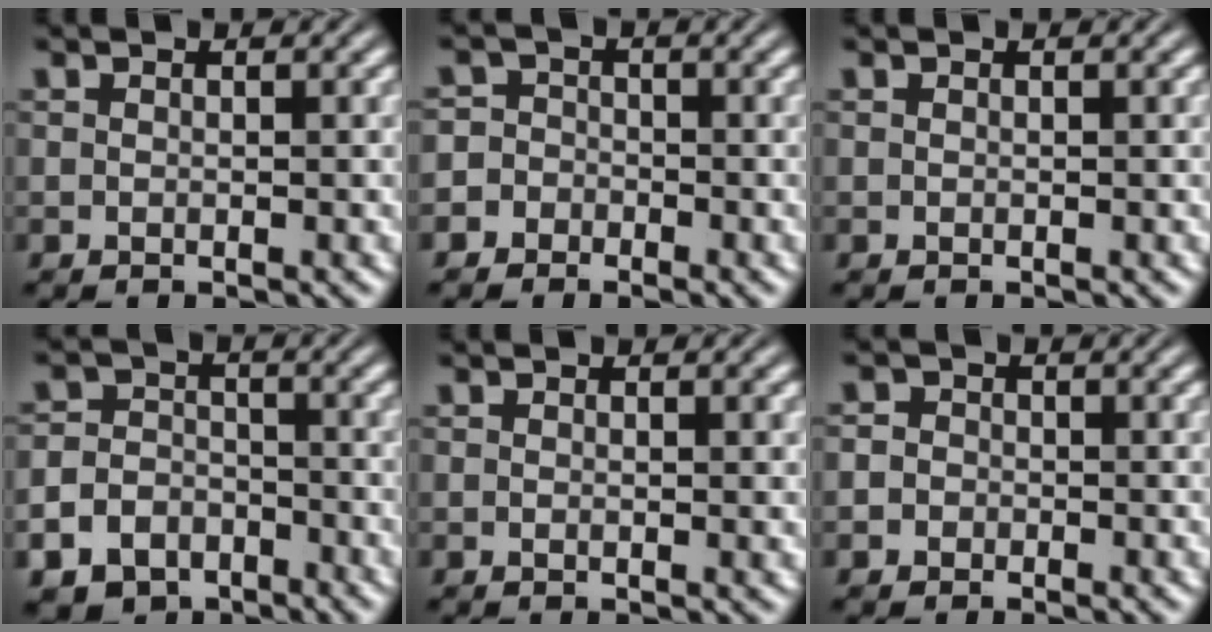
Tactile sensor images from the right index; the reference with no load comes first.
{"total": 2.9, "force": [-1.8, 2.3, -0.1], "torque": [0.005, -0.010, -0.036]}
{"total": 0.0}
{"total": 7.9, "force": [-4.4, 6.3, 1.8], "torque": [-0.022, -0.033, -0.075]}
{"total": 0.6, "force": [0.2, -0.1, 0.5], "torque": [-0.014, -0.007, 0.005]}
{"total": 1.5, "force": [-0.6, 1.4, 0.1], "torque": [0.005, -0.001, -0.016]}